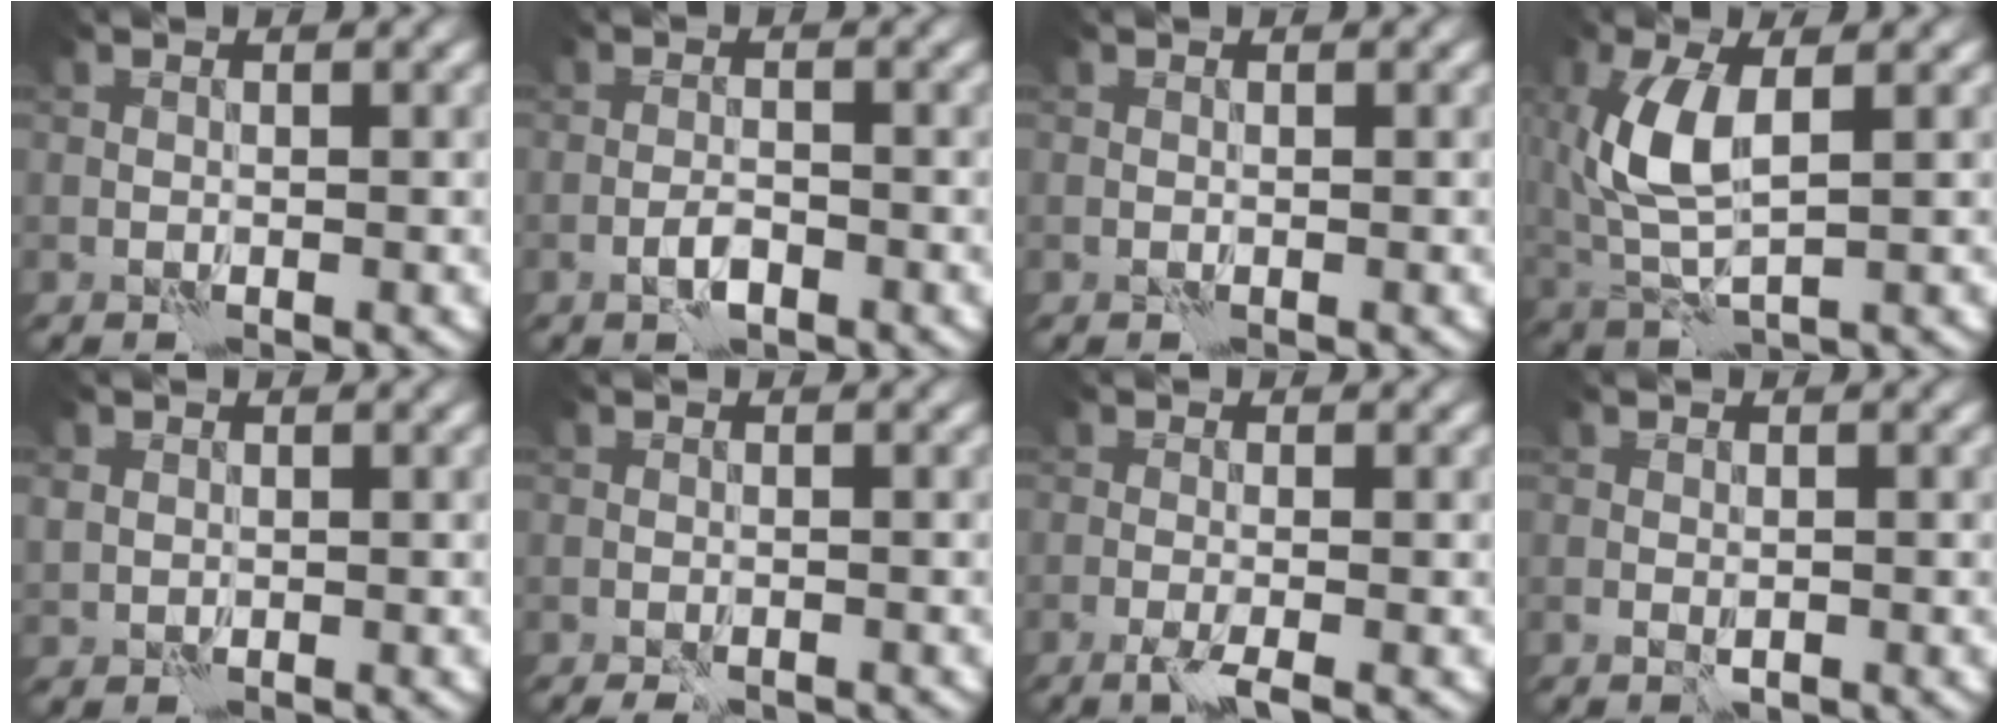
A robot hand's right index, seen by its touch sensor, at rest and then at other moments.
{"total": 1.7, "force": [-1.0, 0.5, 1.3], "torque": [-0.026, 0.003, -0.023]}
{"total": 0.0}
{"total": 5.9, "force": [1.1, 2.5, 5.2], "torque": [-0.131, 0.001, 0.023]}
{"total": 1.2, "force": [0.3, 1.1, 0.2], "torque": [-0.007, -0.004, 0.004]}
{"total": 1.9, "force": [-1.5, 0.6, 1.0], "torque": [-0.023, 0.005, -0.021]}
{"total": 2.3, "force": [-1.4, 0.1, 1.8], "torque": [-0.039, -0.004, -0.033]}
{"total": 0.9, "force": [-0.4, 0.4, 0.7], "torque": [-0.015, -0.002, -0.007]}